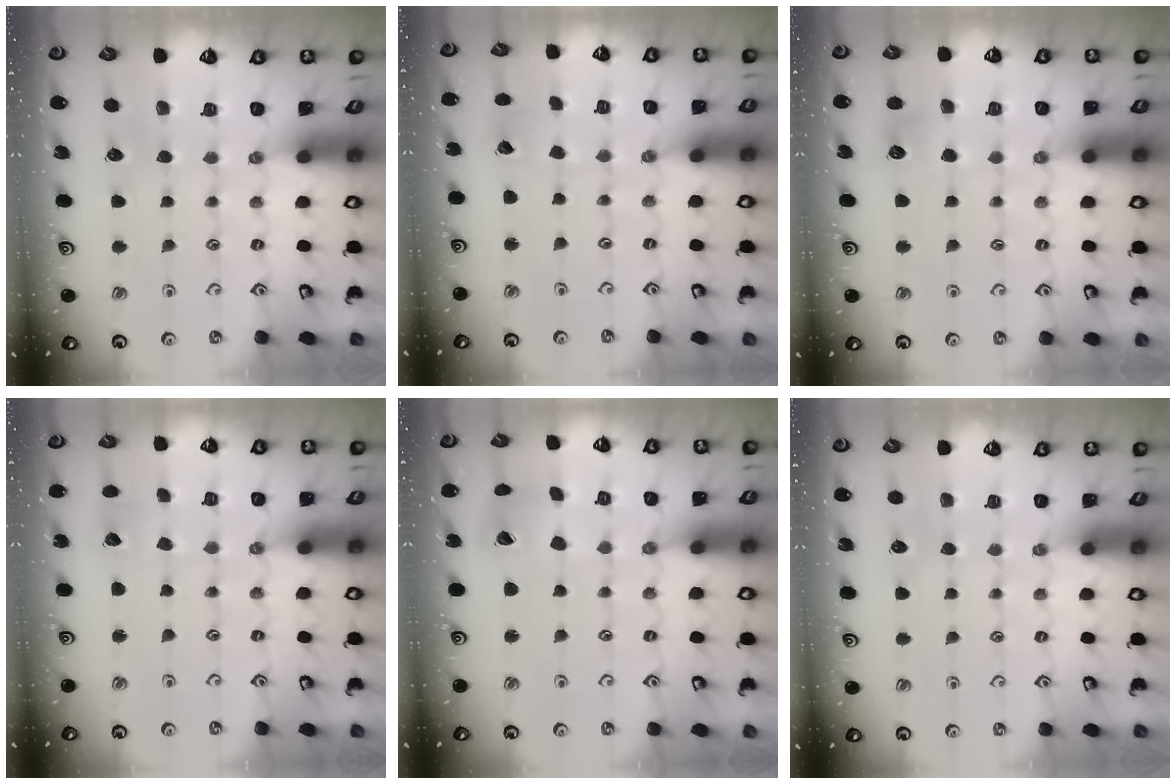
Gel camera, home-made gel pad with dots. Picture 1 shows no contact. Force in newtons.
{"total": 2.7, "press": 2.7, "slide": 0.2}
{"total": 7.3, "press": 7.3, "slide": 0.8}
{"total": 2.3, "press": 2.2, "slide": 0.3}
{"total": 6.4, "press": 6.3, "slide": 0.9}
{"total": 0.0}